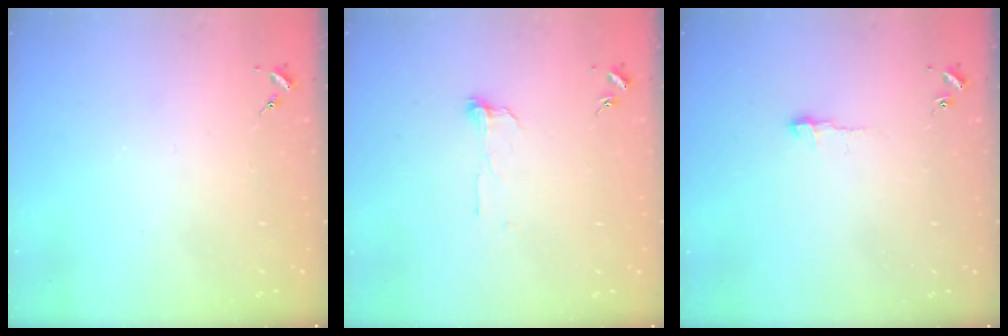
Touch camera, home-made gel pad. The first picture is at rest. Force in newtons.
{"total": 6.0, "press": 6.0, "slide": 0.5}
{"total": 3.7, "press": 3.7, "slide": 0.3}